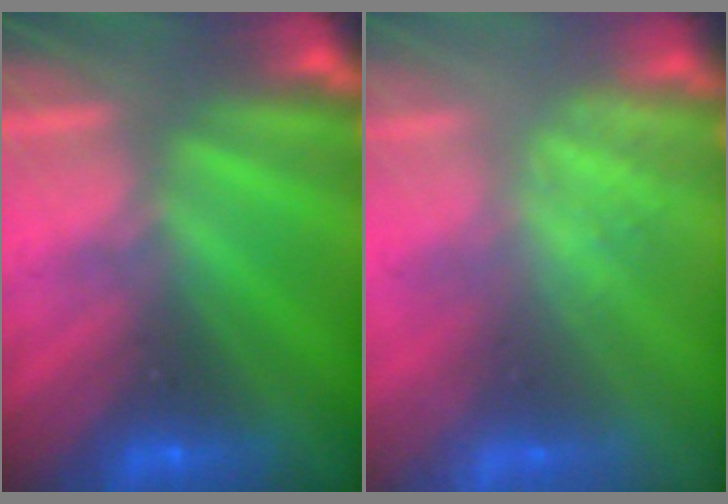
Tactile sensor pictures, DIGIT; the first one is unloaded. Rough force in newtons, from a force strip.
{"total": 2.2}